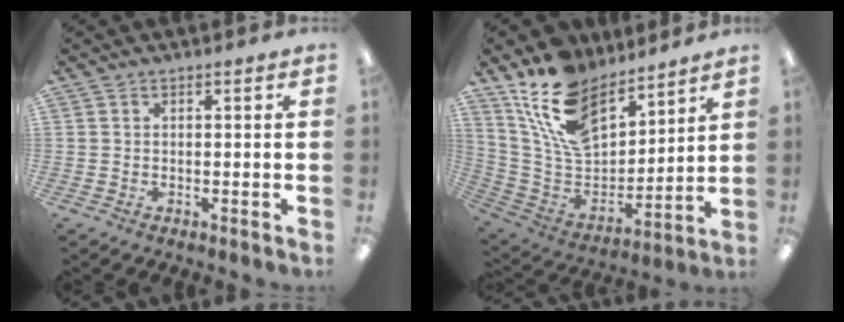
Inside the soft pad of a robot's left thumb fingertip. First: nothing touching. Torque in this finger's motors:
{"motor_torque": [0.82, 0.30, 1.50, -1.27, 0.46]}